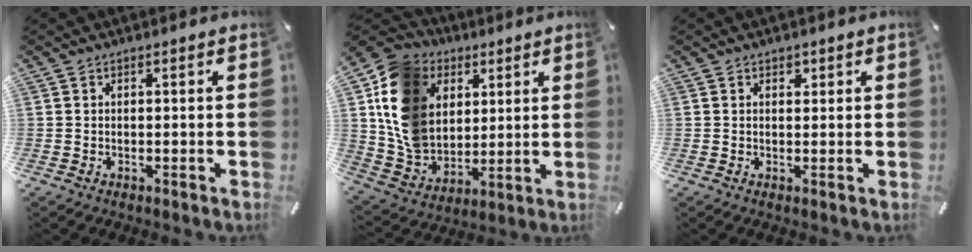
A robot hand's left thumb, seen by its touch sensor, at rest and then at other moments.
{"total": 16.0, "force": [3.9, 13.9, 6.9], "torque": [-0.161, -0.013, 0.080]}
{"total": 1.3, "force": [0.6, 1.1, 0.4], "torque": [-0.001, -0.001, 0.009]}